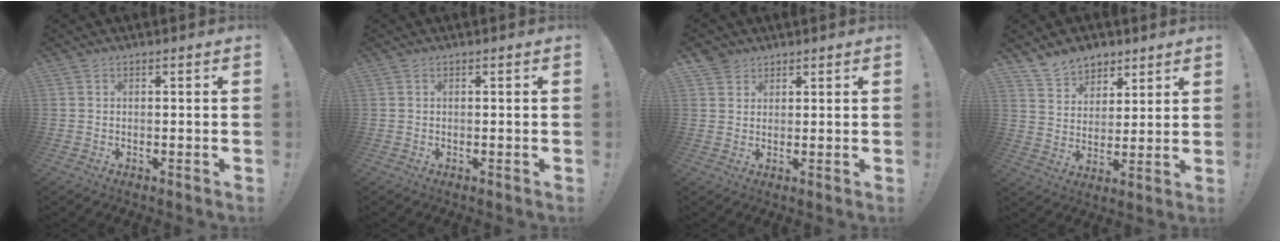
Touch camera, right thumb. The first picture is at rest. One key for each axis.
{"total": 0.0}
{"total": 3.4, "fx": 2.5, "fy": 2.3, "fz": 0.2, "tx": 0.000, "ty": -0.013, "tz": 0.046}
{"total": 9.8, "fx": 7.6, "fy": 6.1, "fz": 1.5, "tx": -0.033, "ty": -0.055, "tz": 0.152}